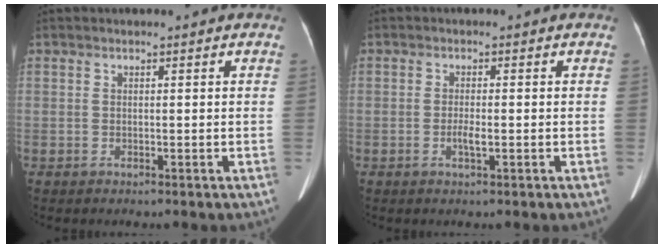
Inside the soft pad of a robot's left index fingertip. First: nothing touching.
{"total": 1.7, "force": [-0.6, 0.3, 1.6], "torque": [-0.033, -0.002, -0.012]}